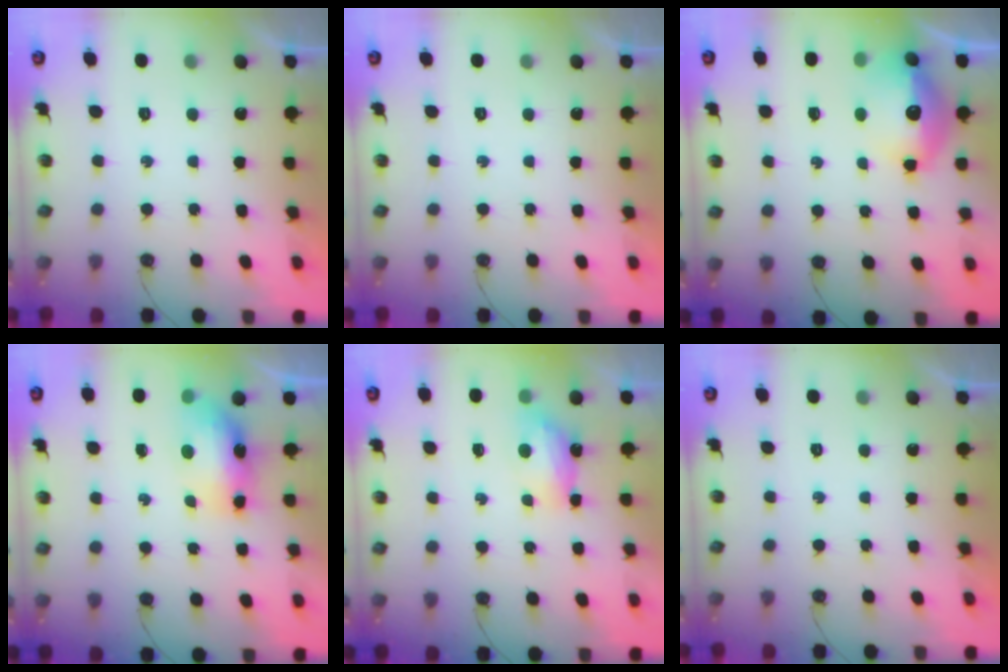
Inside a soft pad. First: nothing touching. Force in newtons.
{"total": 0.0}
{"total": 13.7, "press": 13.7, "slide": 1.4}
{"total": 7.8, "press": 7.7, "slide": 0.8}
{"total": 7.0, "press": 7.0, "slide": 0.5}
{"total": 0.0}